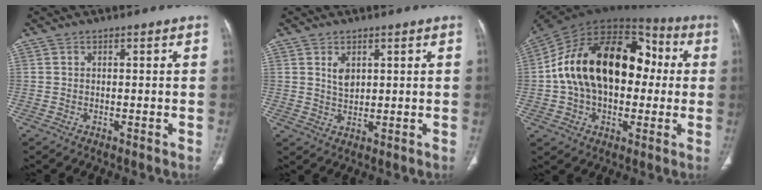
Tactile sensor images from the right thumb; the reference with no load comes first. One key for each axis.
{"total": 3.4, "fx": 1.4, "fy": 2.2, "fz": 2.2, "tx": -0.029, "ty": -0.012, "tz": 0.030}
{"total": 26.1, "fx": 1.5, "fy": 16.6, "fz": 20.1, "tx": -0.333, "ty": 0.045, "tz": 0.021}